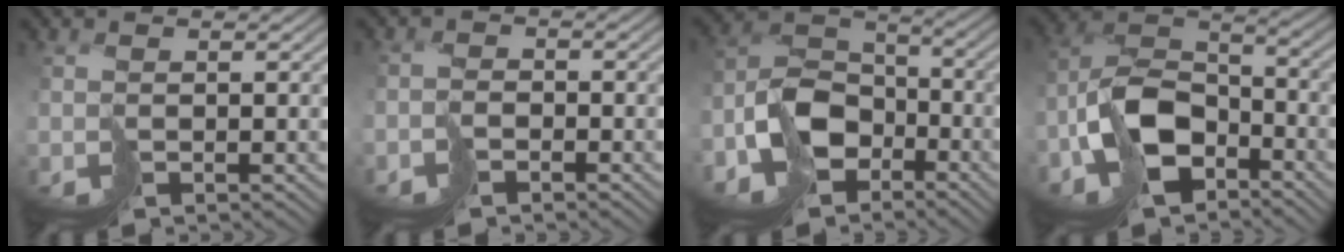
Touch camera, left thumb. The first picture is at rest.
{"total": 2.1, "force": [-2.0, 0.7, 0.1], "torque": [0.010, 0.006, -0.043]}
{"total": 10.0, "force": [-5.9, 6.3, 5.0], "torque": [-0.109, -0.010, -0.121]}
{"total": 10.4, "force": [-5.6, 6.2, 6.3], "torque": [-0.127, -0.002, -0.118]}